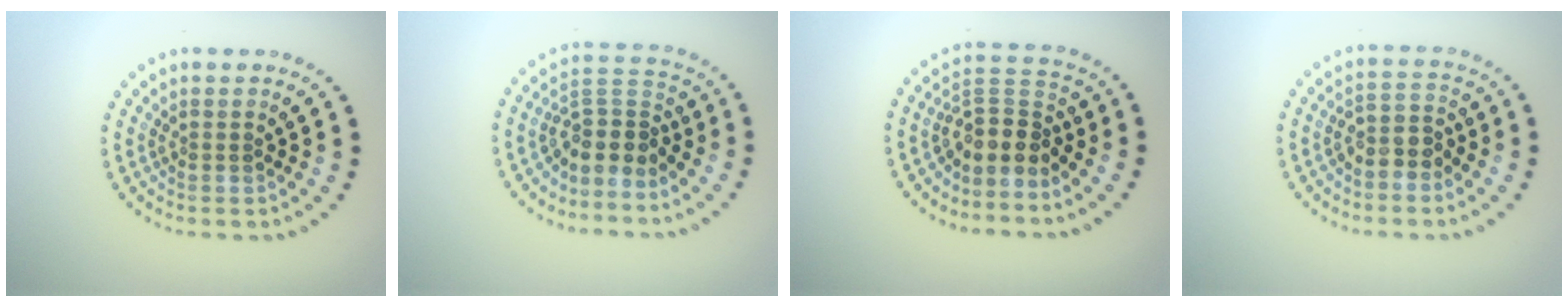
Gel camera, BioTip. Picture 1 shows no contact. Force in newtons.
{"total": 3.4, "press": 2.4, "slide": 2.3}
{"total": 3.6, "press": 2.6, "slide": 2.6}
{"total": 2.4, "press": 2.1, "slide": 1.1}